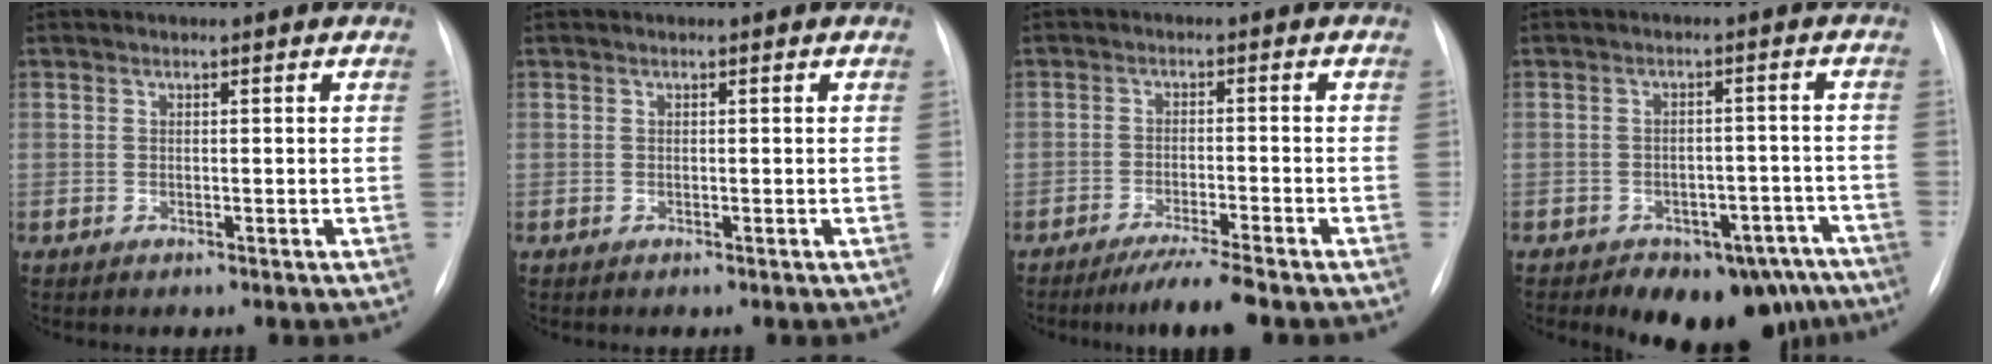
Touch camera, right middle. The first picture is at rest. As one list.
[{"total": 0.0}, {"total": 5.2, "force": [-4.3, -0.2, 3.0], "torque": [-0.052, -0.015, -0.075]}, {"total": 12.5, "force": [-9.9, 6.4, 4.1], "torque": [-0.023, 0.028, -0.118]}]